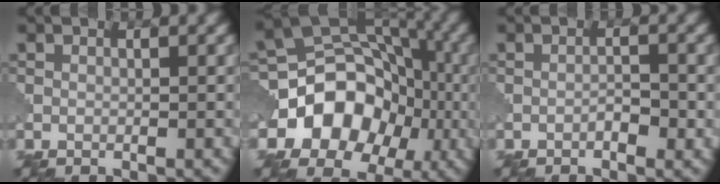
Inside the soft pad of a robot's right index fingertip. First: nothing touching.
{"total": 11.4, "force": [-3.2, 8.7, 6.6], "torque": [-0.100, 0.007, -0.070]}
{"total": 1.4, "force": [-0.7, 0.5, 1.1], "torque": [-0.018, 0.002, -0.014]}